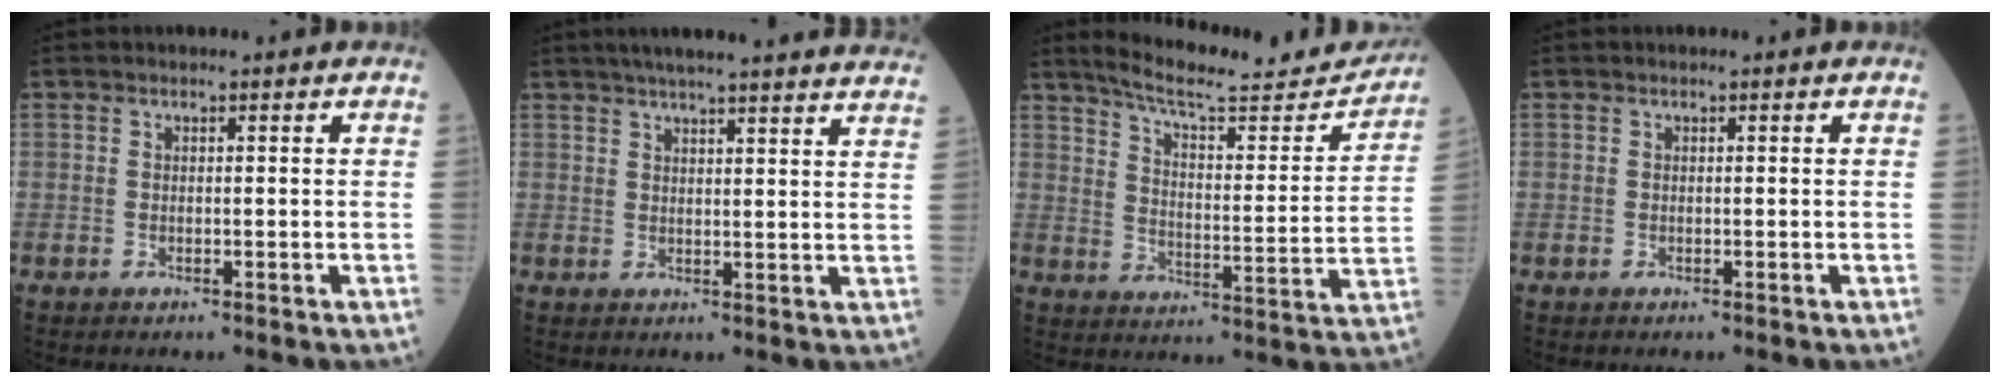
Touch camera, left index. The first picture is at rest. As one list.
[{"total": 22.0, "force": [19.9, 0.5, 9.3], "torque": [-0.135, 0.001, 0.241]}, {"total": 18.5, "force": [17.5, 2.7, 5.6], "torque": [-0.079, -0.035, 0.234]}, {"total": 0.0}]